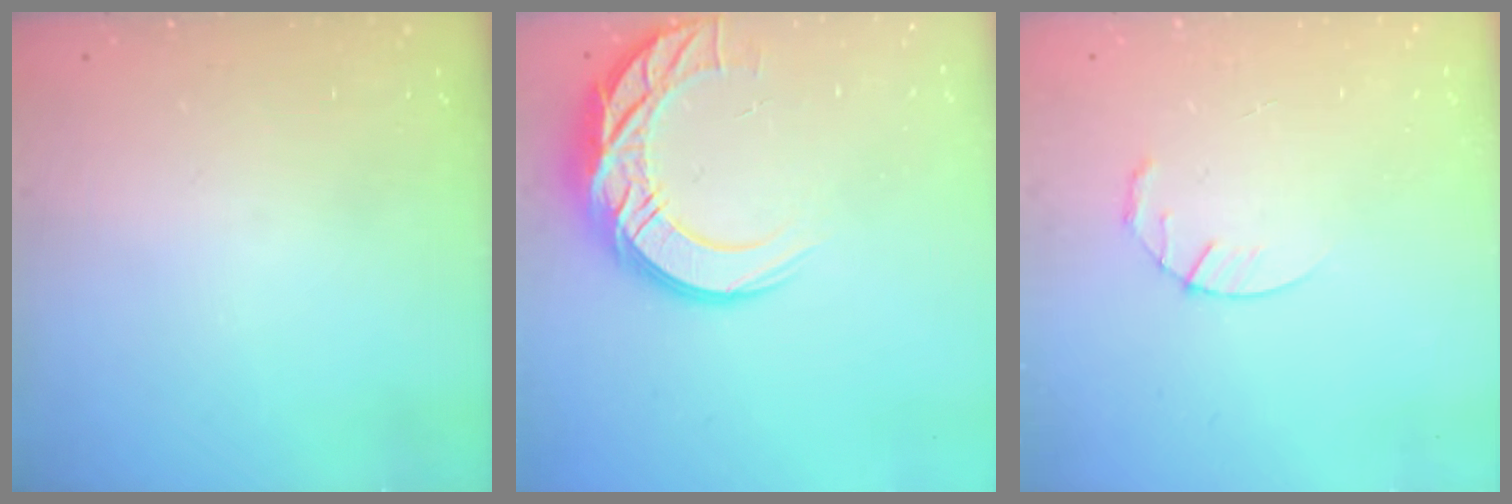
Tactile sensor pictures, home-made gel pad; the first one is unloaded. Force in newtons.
{"total": 14.6, "press": 14.6, "slide": 1.0}
{"total": 3.6, "press": 3.6, "slide": 0.5}